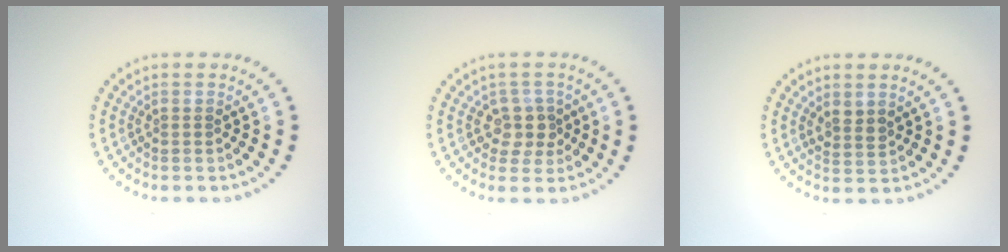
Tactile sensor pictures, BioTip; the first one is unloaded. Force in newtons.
{"total": 2.4, "press": 2.1, "slide": 1.2}
{"total": 1.4, "press": 1.2, "slide": 0.6}